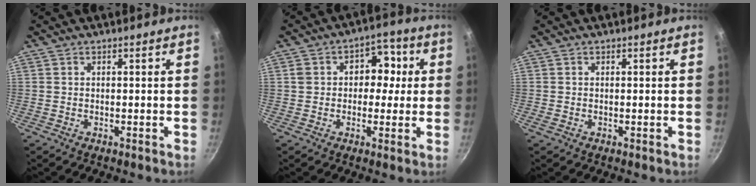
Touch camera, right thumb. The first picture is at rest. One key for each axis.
{"total": 8.2, "fx": 0.7, "fy": 6.4, "fz": 5.1, "tx": -0.015, "ty": 0.015, "tz": -0.001}
{"total": 0.0}